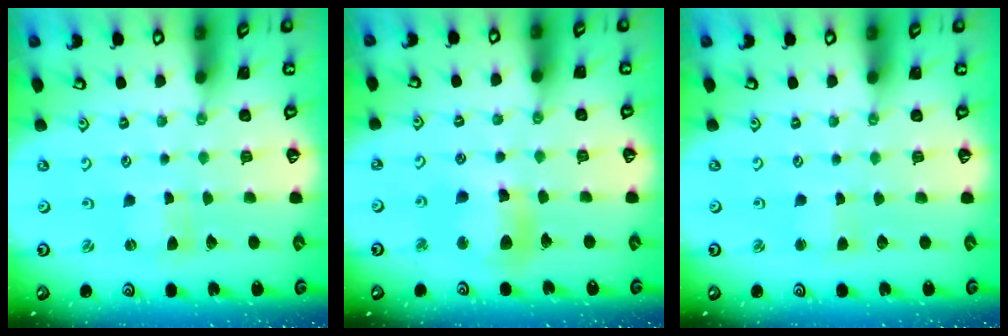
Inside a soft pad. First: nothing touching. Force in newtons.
{"total": 11.1, "press": 10.9, "slide": 2.4}
{"total": 2.3, "press": 2.3, "slide": 0.3}